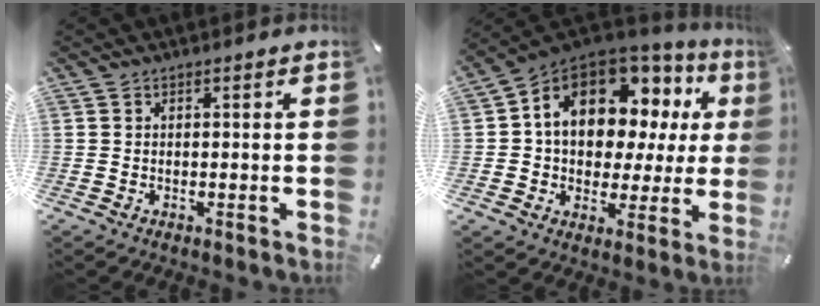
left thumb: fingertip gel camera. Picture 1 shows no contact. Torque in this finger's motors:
{"motor_torque": [1.58, 1.62, 2.03, -0.73, 0.49]}